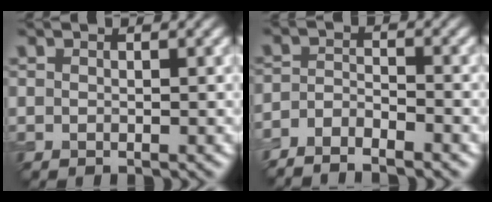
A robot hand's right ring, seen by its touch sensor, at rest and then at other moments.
{"total": 3.2, "force": [-2.8, 0.6, 1.4], "torque": [-0.028, -0.003, -0.057]}